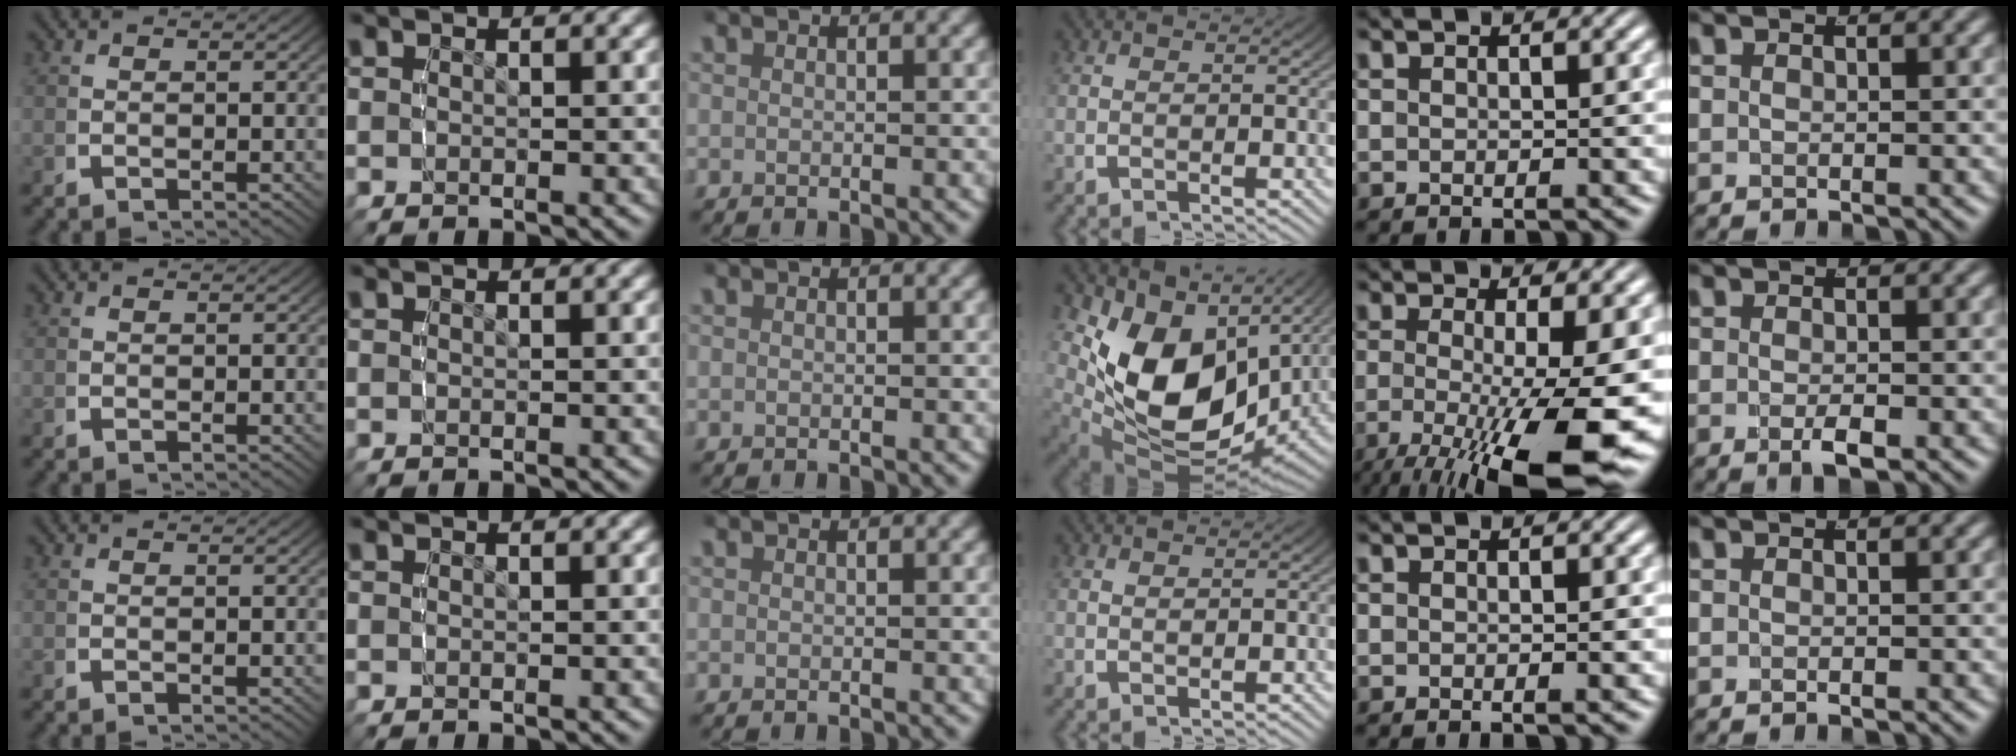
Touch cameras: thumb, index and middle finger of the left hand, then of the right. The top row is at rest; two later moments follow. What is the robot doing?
{"motion": "lift_and_place", "object": "markers"}